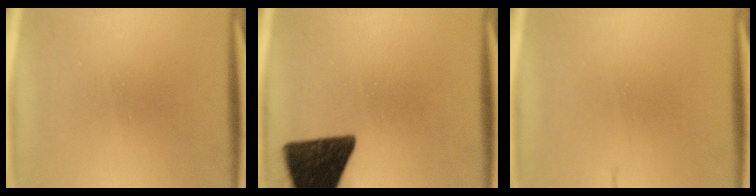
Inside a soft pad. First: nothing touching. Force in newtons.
{"total": 15.1}
{"total": 1.6}